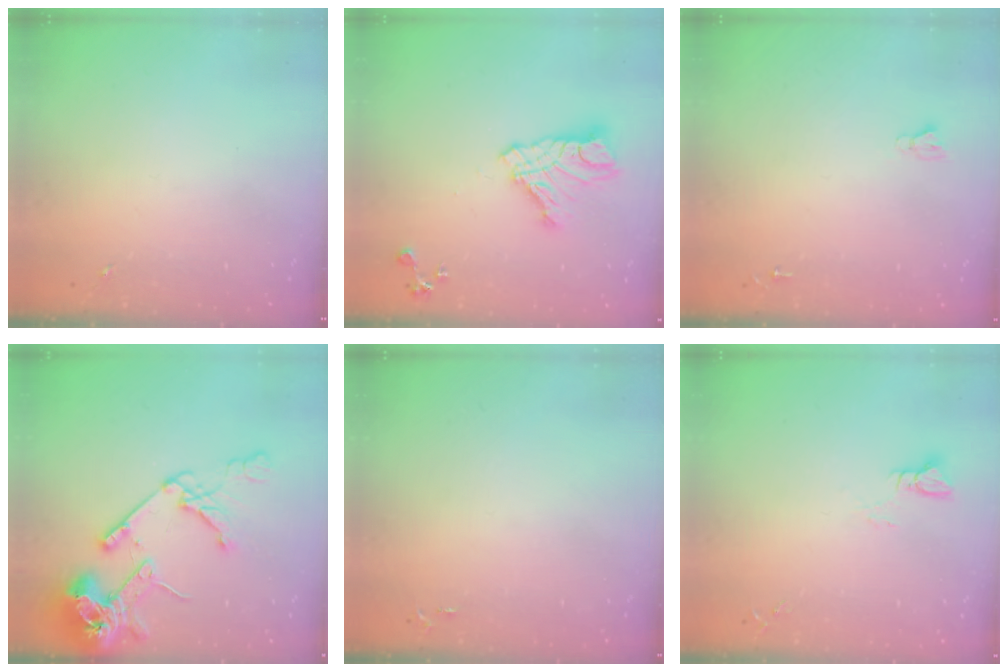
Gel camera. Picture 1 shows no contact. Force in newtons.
{"total": 13.2, "press": 13.2, "slide": 1.3}
{"total": 2.7, "press": 2.7, "slide": 0.0}
{"total": 18.6, "press": 18.4, "slide": 2.4}
{"total": 2.6, "press": 2.6, "slide": 0.3}
{"total": 3.0, "press": 3.0, "slide": 0.3}